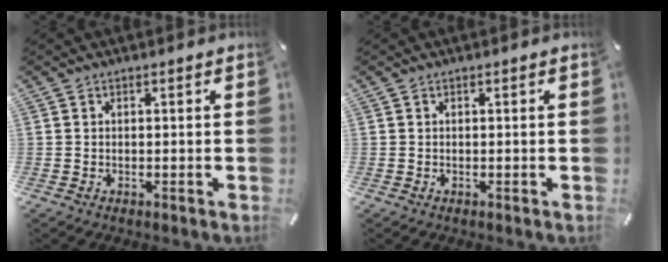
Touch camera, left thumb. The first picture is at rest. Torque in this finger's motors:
{"motor_torque": [0.02, 0.02, -0.05, 0.02, 0.00]}